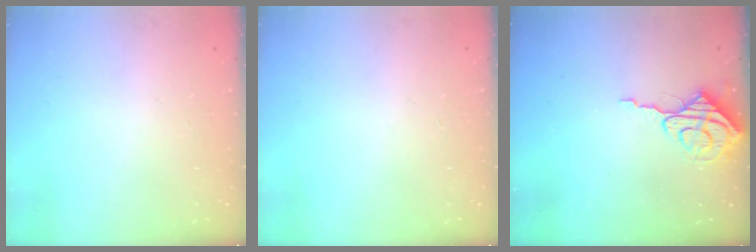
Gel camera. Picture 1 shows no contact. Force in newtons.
{"total": 0.0}
{"total": 7.9, "press": 7.9, "slide": 0.6}